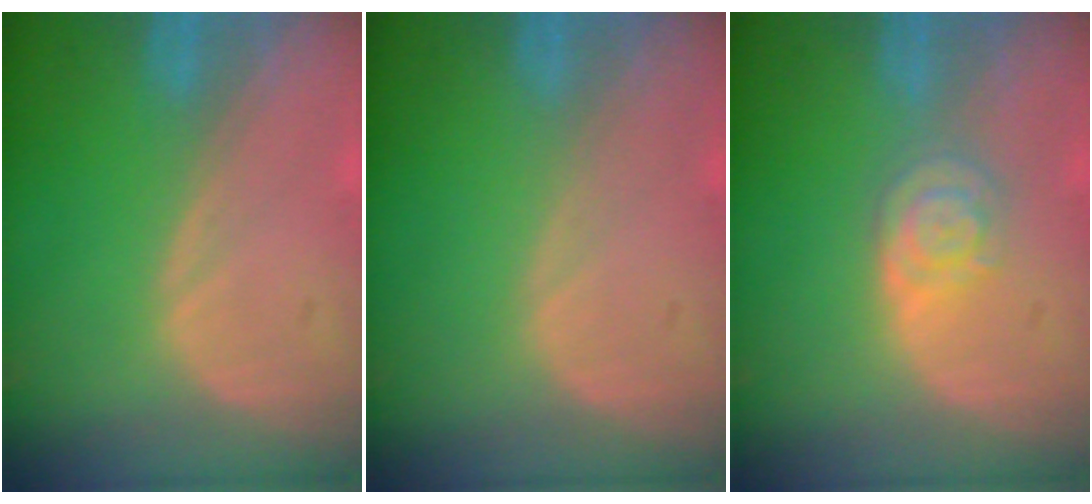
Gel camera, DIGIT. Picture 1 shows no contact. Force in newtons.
{"total": 0.0}
{"total": 4.3, "press": 3.8, "slide": 2.0}